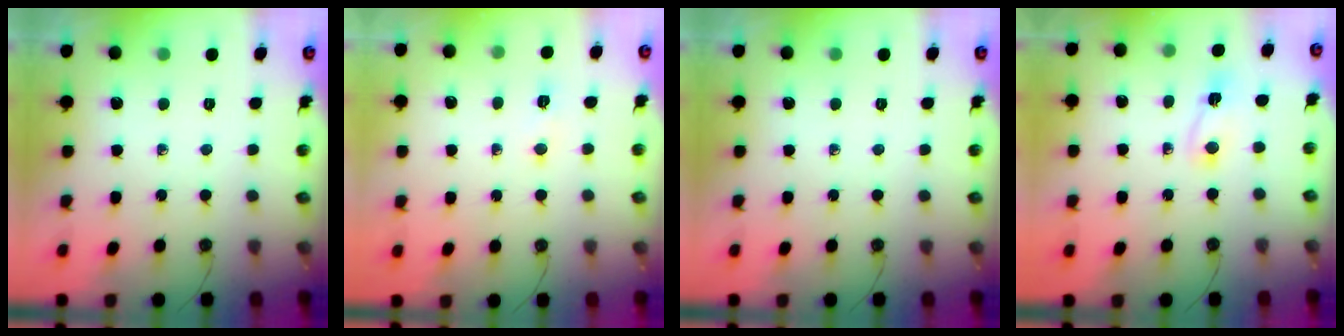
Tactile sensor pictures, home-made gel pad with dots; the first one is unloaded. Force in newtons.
{"total": 3.6, "press": 3.3, "slide": 1.3}
{"total": 0.0}
{"total": 2.6, "press": 2.6, "slide": 0.6}